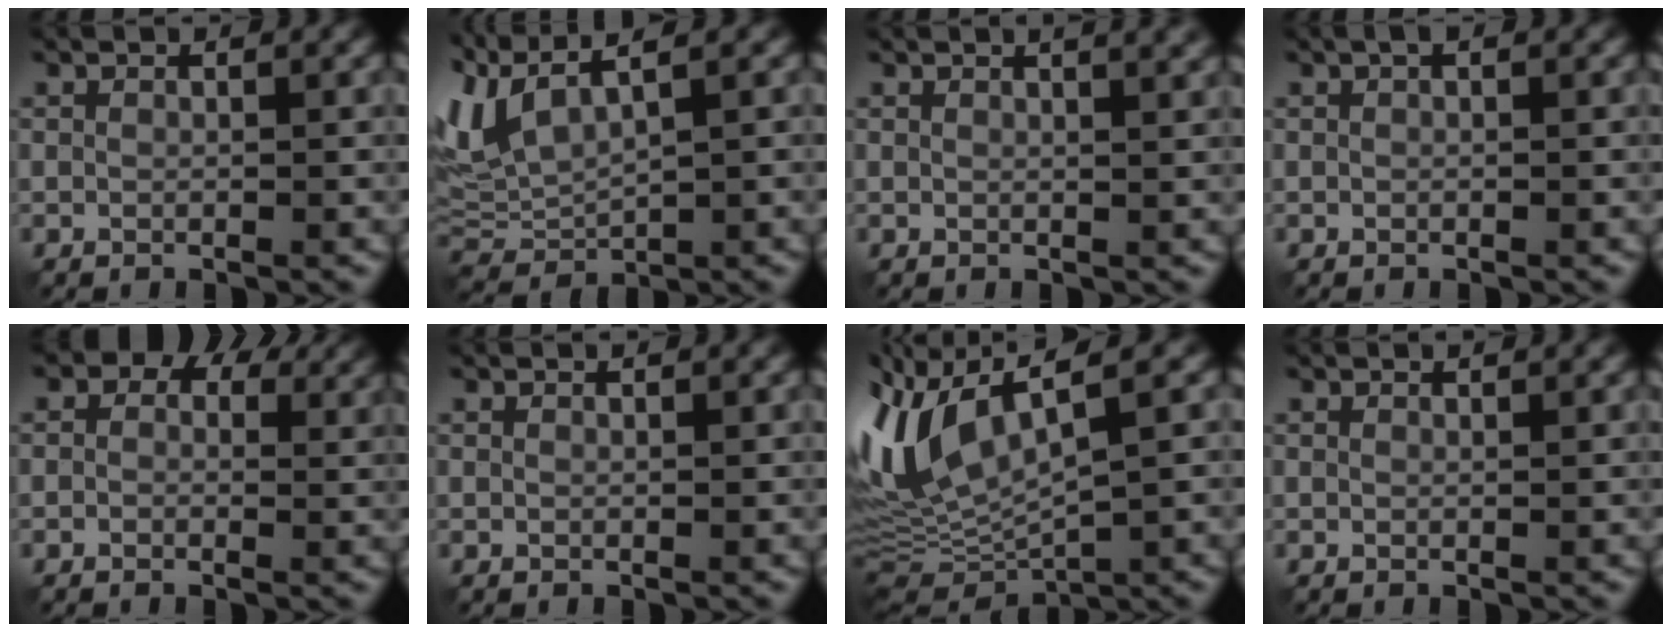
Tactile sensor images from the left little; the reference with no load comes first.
{"total": 6.5, "force": [3.1, 2.4, 5.2], "torque": [-0.133, 0.017, 0.063]}
{"total": 4.4, "force": [2.9, 1.9, 2.7], "torque": [-0.007, 0.029, 0.010]}
{"total": 0.9, "force": [0.2, 0.5, 0.8], "torque": [-0.013, 0.001, 0.007]}
{"total": 5.4, "force": [2.5, 4.0, 2.7], "torque": [-0.048, 0.008, 0.019]}
{"total": 0.6, "force": [0.5, 0.1, 0.2], "torque": [-0.004, 0.002, 0.003]}
{"total": 10.5, "force": [1.7, 4.2, 9.5], "torque": [-0.222, 0.003, 0.035]}
{"total": 1.0, "force": [0.9, 0.3, 0.4], "torque": [-0.004, 0.005, 0.006]}